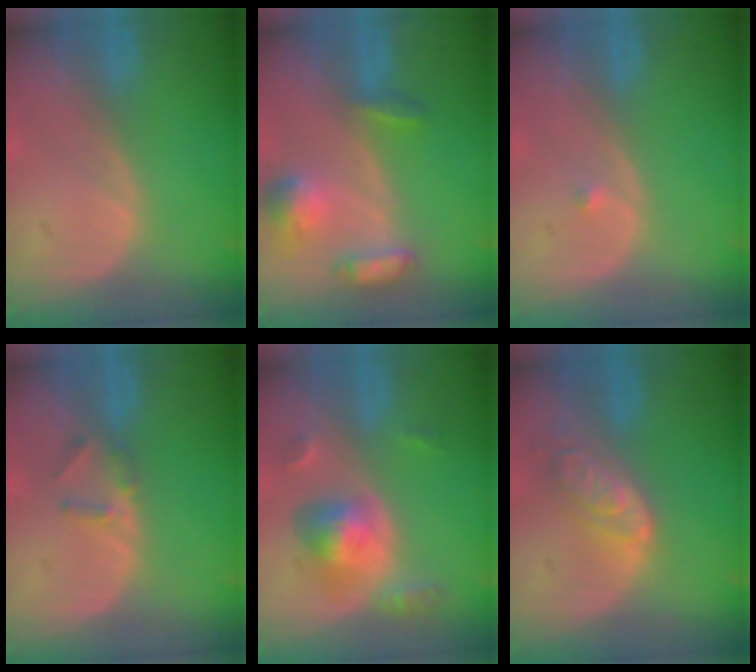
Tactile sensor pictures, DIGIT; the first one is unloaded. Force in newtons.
{"total": 6.2, "press": 6.2, "slide": 0.4}
{"total": 0.5, "press": 0.4, "slide": 0.3}
{"total": 2.3, "press": 2.1, "slide": 0.9}
{"total": 6.2, "press": 5.8, "slide": 2.3}
{"total": 6.2, "press": 5.5, "slide": 2.8}